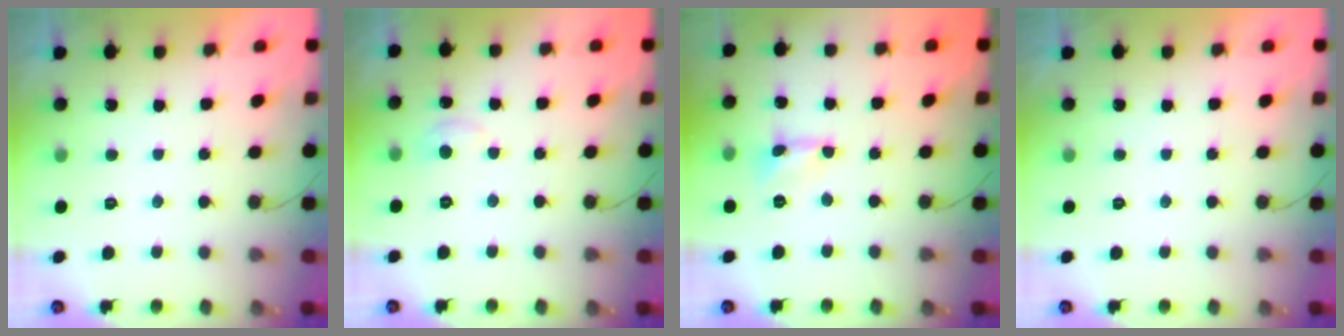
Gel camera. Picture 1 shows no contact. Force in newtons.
{"total": 3.8, "press": 3.8, "slide": 0.5}
{"total": 0.6, "press": 0.6, "slide": 0.0}
{"total": 0.0}